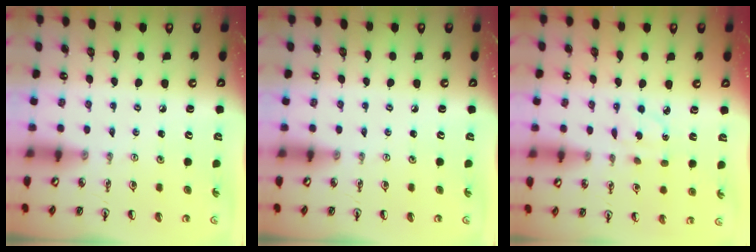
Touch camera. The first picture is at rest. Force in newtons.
{"total": 0.0}
{"total": 3.6, "press": 3.5, "slide": 0.7}